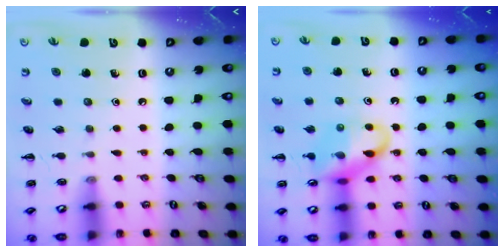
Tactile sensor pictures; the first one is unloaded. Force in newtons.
{"total": 14.1, "press": 14.0, "slide": 1.8}